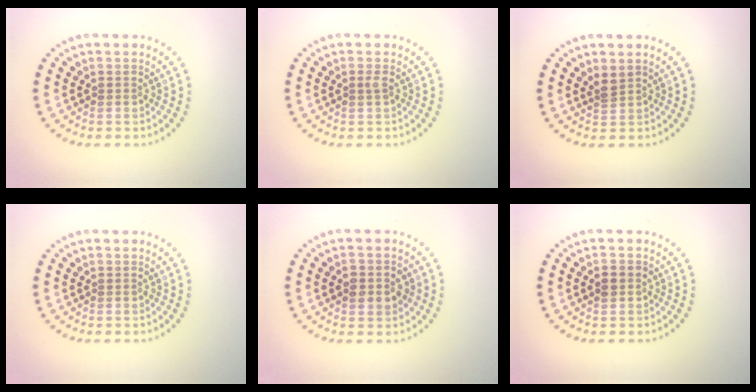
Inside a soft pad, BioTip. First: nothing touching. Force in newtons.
{"total": 0.6, "press": 0.5, "slide": 0.3}
{"total": 1.4, "press": 1.2, "slide": 0.9}
{"total": 0.0}
{"total": 2.3, "press": 2.3, "slide": 0.3}
{"total": 1.2, "press": 1.2, "slide": 0.1}